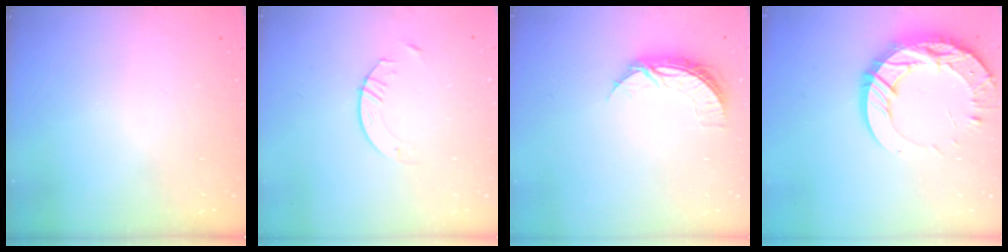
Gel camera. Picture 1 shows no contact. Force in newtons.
{"total": 2.9, "press": 2.9, "slide": 0.3}
{"total": 6.7, "press": 6.7, "slide": 0.2}
{"total": 18.0, "press": 17.9, "slide": 1.6}